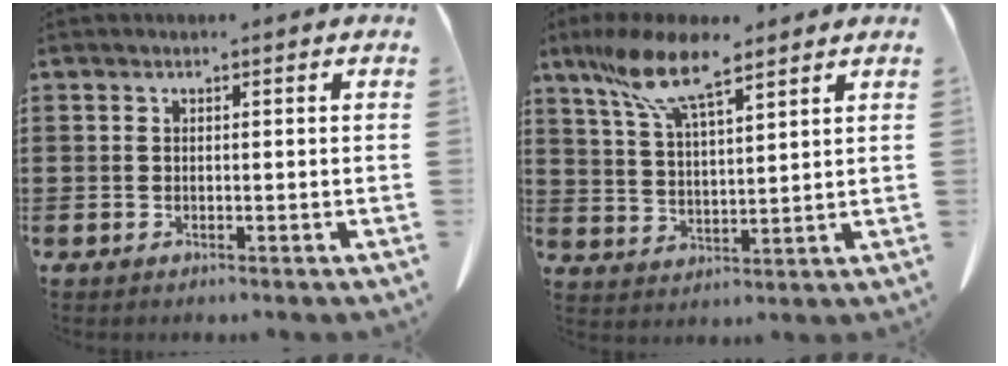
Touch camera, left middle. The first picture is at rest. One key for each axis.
{"total": 9.7, "fx": 7.1, "fy": 2.5, "fz": 6.2, "tx": -0.139, "ty": -0.013, "tz": 0.130}